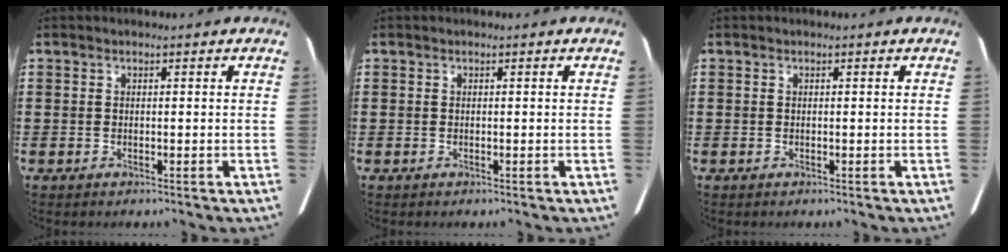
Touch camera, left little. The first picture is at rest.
{"total": 0.0}
{"total": 0.0}